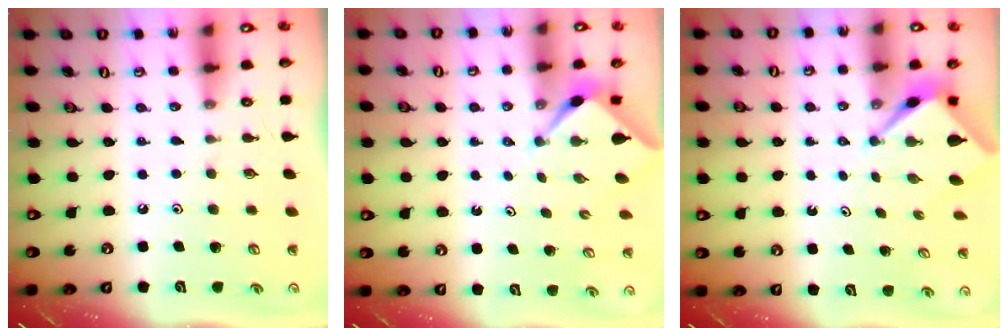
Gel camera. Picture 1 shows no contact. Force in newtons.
{"total": 2.4, "press": 2.3, "slide": 0.3}
{"total": 2.6, "press": 2.6, "slide": 0.2}